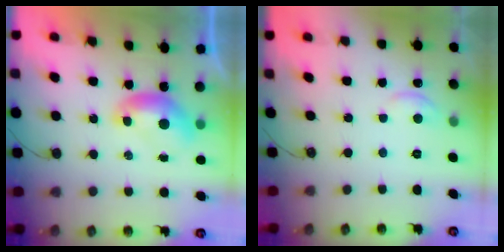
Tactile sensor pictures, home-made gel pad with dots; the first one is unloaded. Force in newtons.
{"total": 2.5, "press": 2.5, "slide": 0.2}